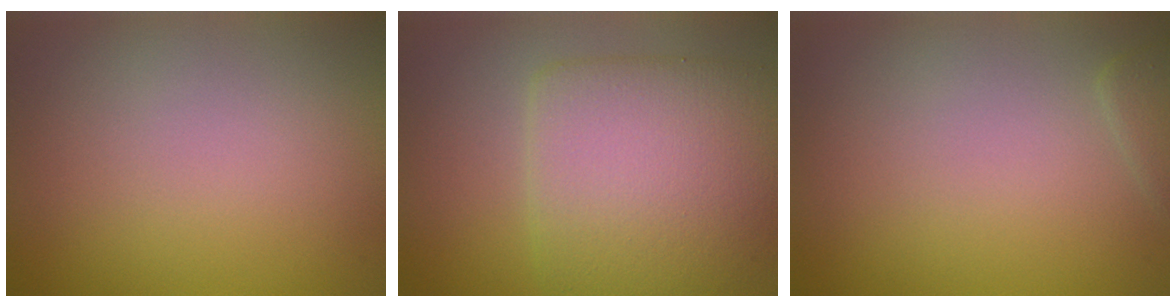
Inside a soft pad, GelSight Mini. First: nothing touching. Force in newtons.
{"total": 7.8, "press": 7.8, "slide": 0.2}
{"total": 1.2, "press": 1.2, "slide": 0.1}